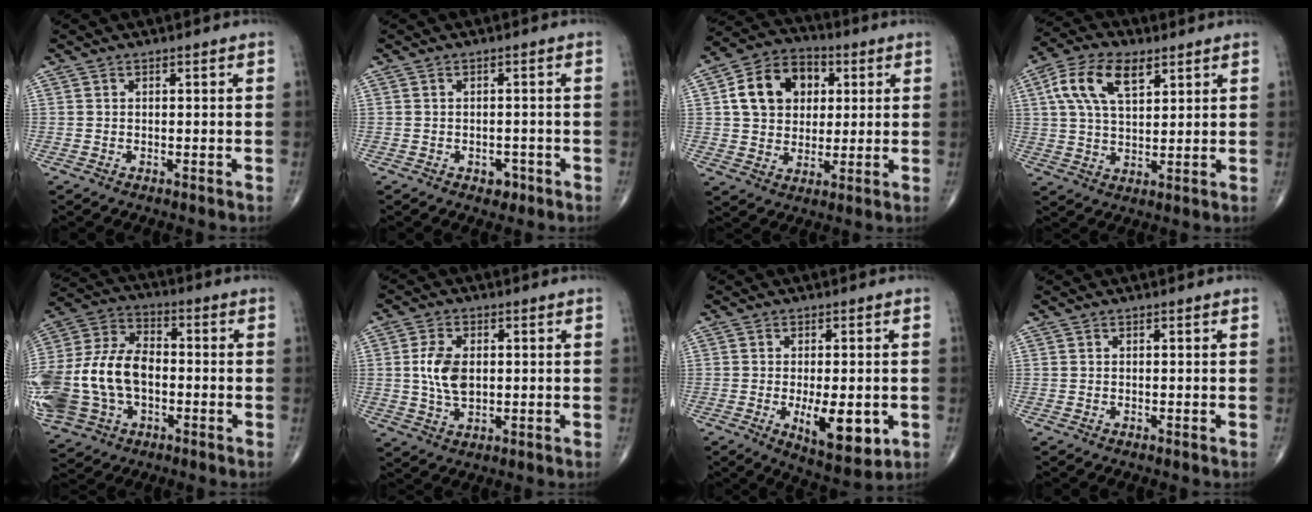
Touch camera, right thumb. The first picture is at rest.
{"total": 2.2, "force": [-1.1, 1.5, 1.1], "torque": [-0.003, 0.004, -0.012]}
{"total": 13.7, "force": [3.3, 10.5, 8.1], "torque": [-0.108, 0.006, 0.049]}
{"total": 11.8, "force": [5.0, 6.1, 8.8], "torque": [-0.163, -0.001, 0.091]}
{"total": 22.9, "force": [-3.2, 15.9, 16.2], "torque": [-0.367, 0.024, -0.048]}
{"total": 7.3, "force": [0.7, 4.4, 5.9], "torque": [-0.110, -0.004, 0.014]}
{"total": 10.5, "force": [-2.3, 4.3, 9.3], "torque": [-0.123, -0.019, -0.026]}
{"total": 0.0}